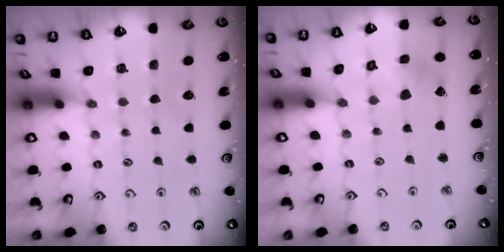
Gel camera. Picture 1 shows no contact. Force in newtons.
{"total": 2.6, "press": 2.6, "slide": 0.3}